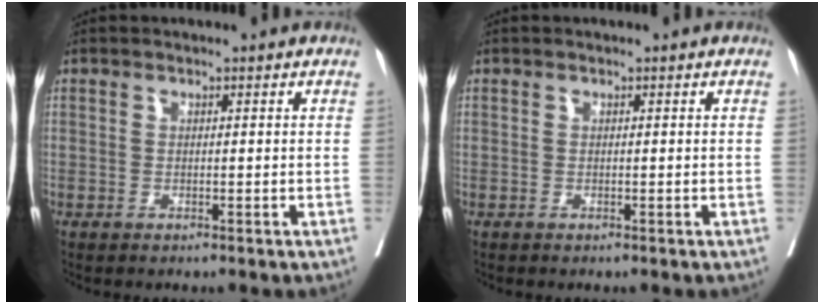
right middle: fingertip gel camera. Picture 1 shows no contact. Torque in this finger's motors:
{"motor_torque": [-0.29, 0.02, -0.03, -0.01]}